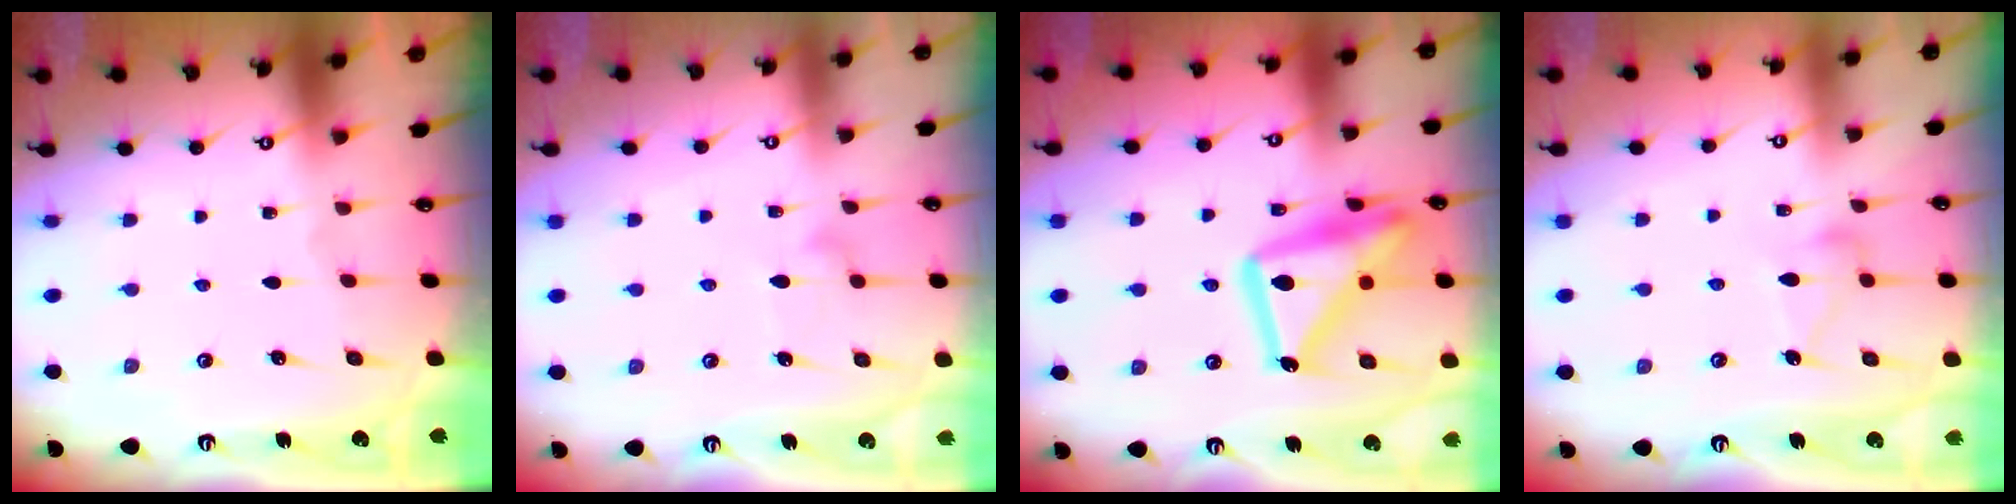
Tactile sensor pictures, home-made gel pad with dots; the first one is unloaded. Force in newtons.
{"total": 8.5, "press": 8.4, "slide": 0.4}
{"total": 18.5, "press": 18.4, "slide": 1.6}
{"total": 8.3, "press": 8.3, "slide": 0.5}